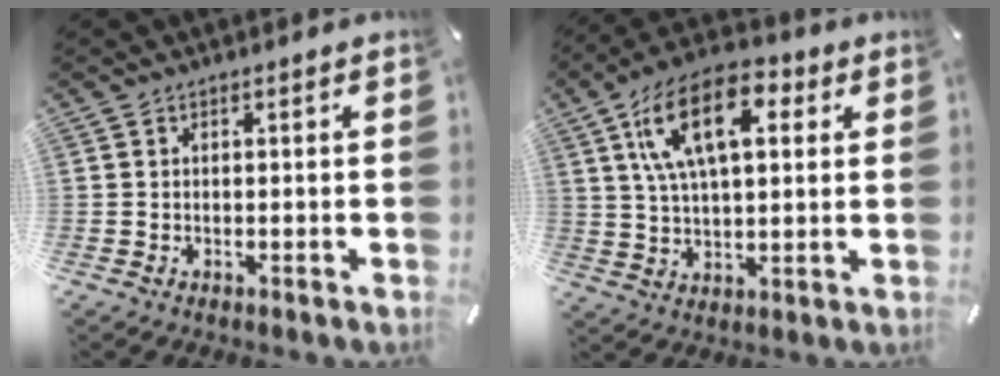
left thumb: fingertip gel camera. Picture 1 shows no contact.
{"total": 16.1, "force": [6.4, 8.2, 12.3], "torque": [-0.236, -0.008, 0.105]}